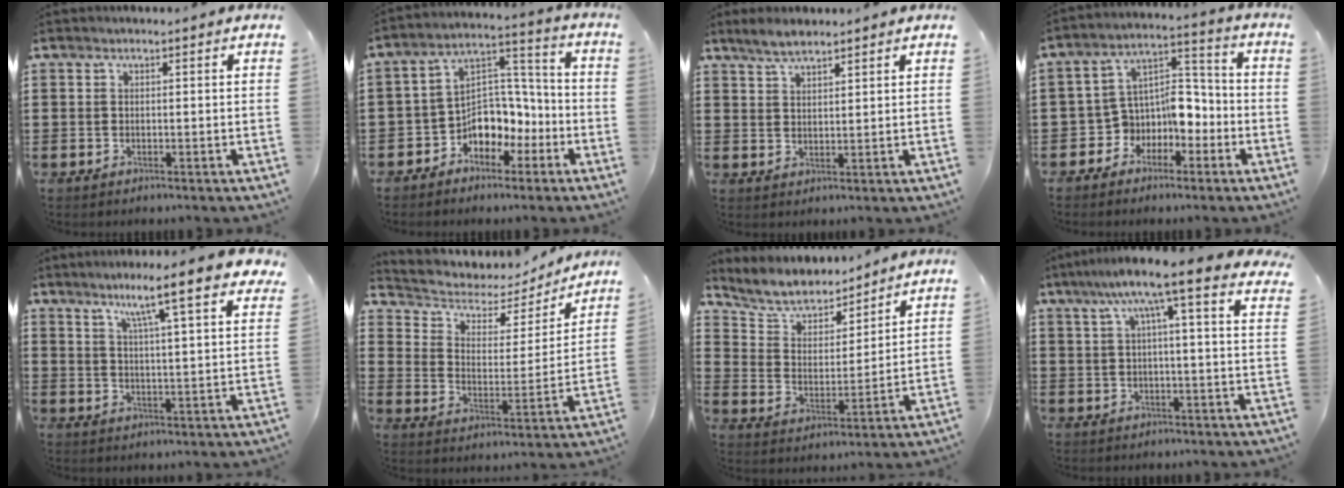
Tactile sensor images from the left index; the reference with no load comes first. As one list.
[{"total": 6.4, "force": [-3.1, 5.3, 1.6], "torque": [-0.048, 0.002, -0.060]}, {"total": 3.5, "force": [2.9, 1.0, 1.5], "torque": [-0.038, 0.002, 0.055]}, {"total": 6.6, "force": [-3.3, 5.4, 1.8], "torque": [-0.046, -0.001, -0.063]}, {"total": 9.1, "force": [6.8, -0.1, 6.1], "torque": [-0.116, -0.032, 0.105]}, {"total": 4.1, "force": [3.1, 2.5, 1.2], "torque": [-0.049, -0.019, 0.043]}, {"total": 6.4, "force": [5.8, 2.3, 1.2], "torque": [-0.060, -0.035, 0.100]}, {"total": 9.3, "force": [5.9, 0.5, 7.1], "torque": [-0.149, -0.015, 0.096]}]